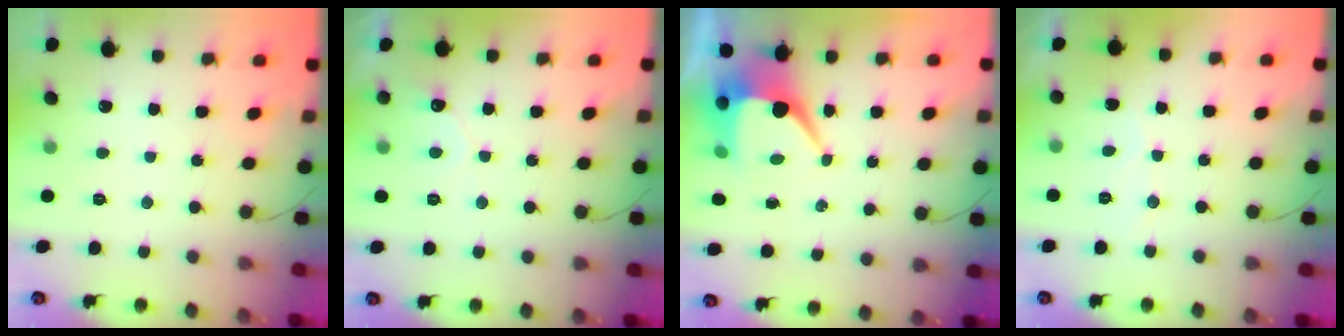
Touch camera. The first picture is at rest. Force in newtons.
{"total": 2.8, "press": 2.8, "slide": 0.1}
{"total": 8.0, "press": 8.0, "slide": 0.6}
{"total": 2.8, "press": 2.8, "slide": 0.2}